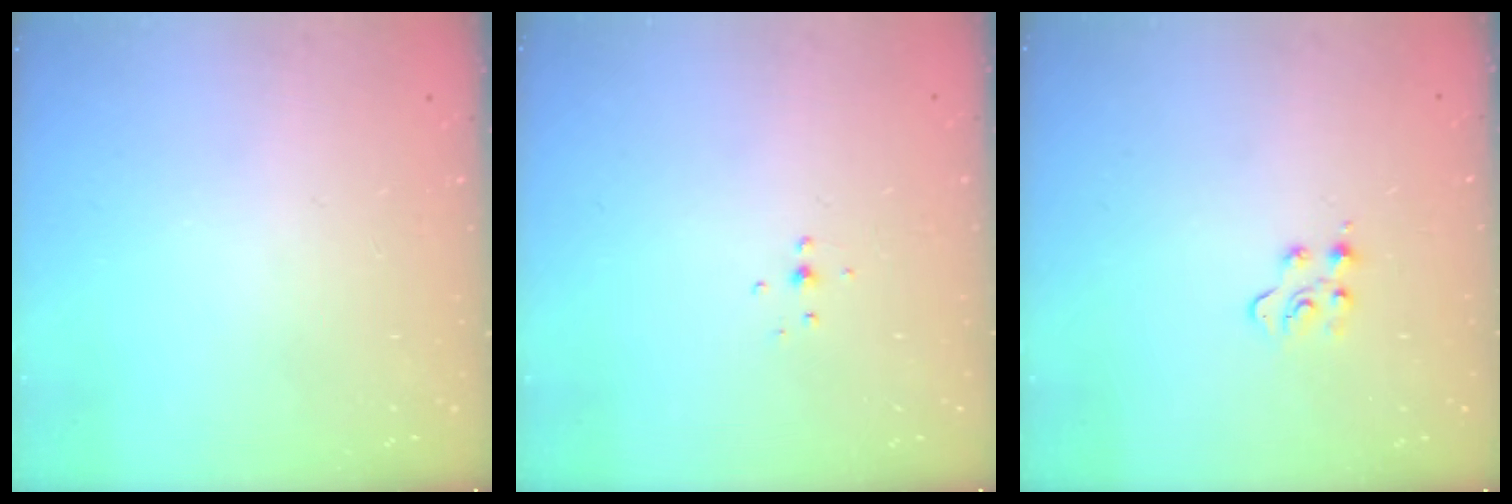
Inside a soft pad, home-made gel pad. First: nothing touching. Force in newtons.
{"total": 3.9, "press": 3.8, "slide": 0.8}
{"total": 4.0, "press": 4.0, "slide": 0.4}